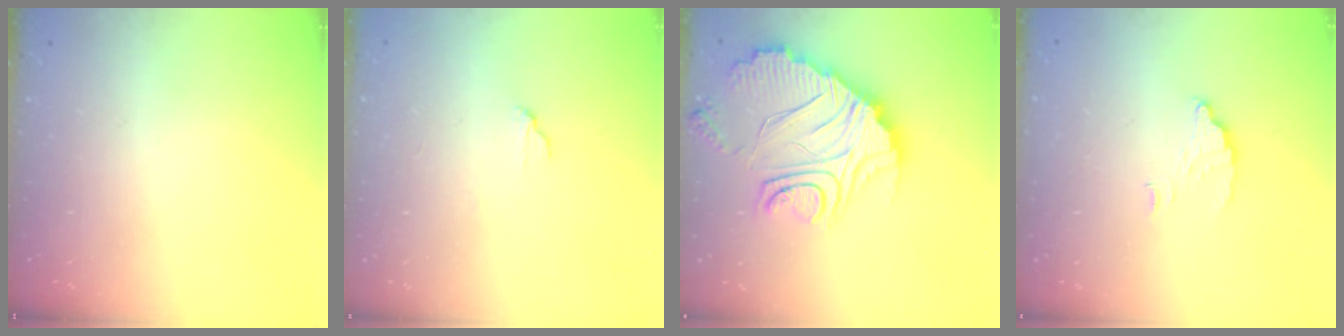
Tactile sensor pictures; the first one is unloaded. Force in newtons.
{"total": 5.2, "press": 5.2, "slide": 0.5}
{"total": 16.3, "press": 16.2, "slide": 1.5}
{"total": 3.6, "press": 3.6, "slide": 0.2}